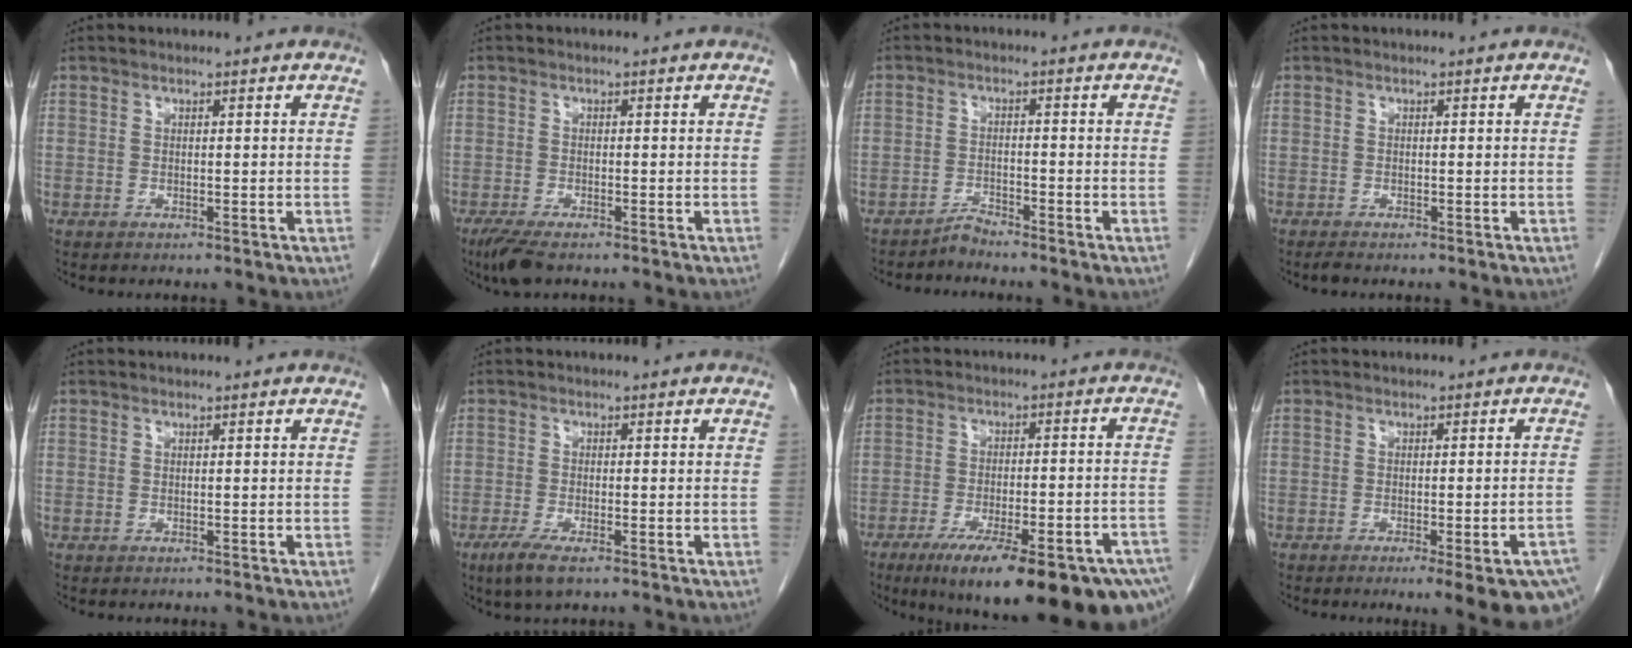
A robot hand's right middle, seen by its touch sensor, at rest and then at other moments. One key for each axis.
{"total": 3.9, "fx": -2.8, "fy": 0.9, "fz": 2.6, "tx": -0.053, "ty": -0.011, "tz": -0.048}
{"total": 2.0, "fx": -2.0, "fy": -0.2, "fz": 0.0, "tx": 0.005, "ty": -0.006, "tz": -0.037}
{"total": 0.6, "fx": -0.6, "fy": 0.0, "fz": 0.3, "tx": -0.013, "ty": -0.003, "tz": -0.011}
{"total": 0.0}
{"total": 4.3, "fx": -2.7, "fy": 0.8, "fz": 3.3, "tx": -0.070, "ty": -0.012, "tz": -0.047}
{"total": 23.7, "fx": -16.0, "fy": 3.9, "fz": 17.0, "tx": -0.189, "ty": -0.014, "tz": -0.221}
{"total": 11.1, "fx": -7.4, "fy": 1.4, "fz": 8.2, "tx": -0.045, "ty": -0.004, "tz": -0.089}